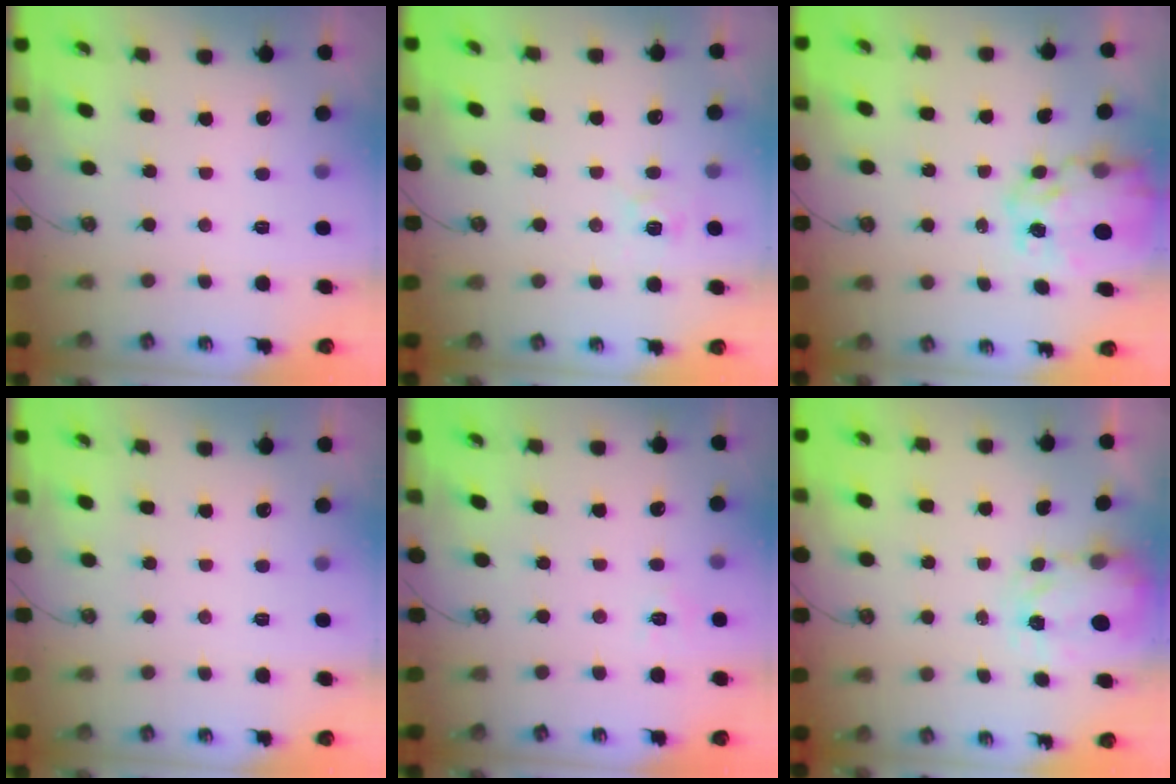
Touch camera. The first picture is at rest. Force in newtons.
{"total": 5.4, "press": 5.3, "slide": 0.5}
{"total": 11.4, "press": 11.4, "slide": 0.9}
{"total": 0.0}
{"total": 4.8, "press": 4.8, "slide": 0.7}
{"total": 3.5, "press": 3.5, "slide": 0.4}